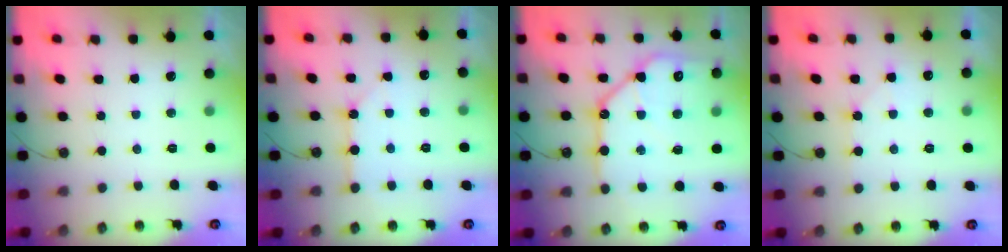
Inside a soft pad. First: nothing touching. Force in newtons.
{"total": 3.5, "press": 3.5, "slide": 0.3}
{"total": 16.6, "press": 16.5, "slide": 1.4}
{"total": 5.0, "press": 4.9, "slide": 0.8}